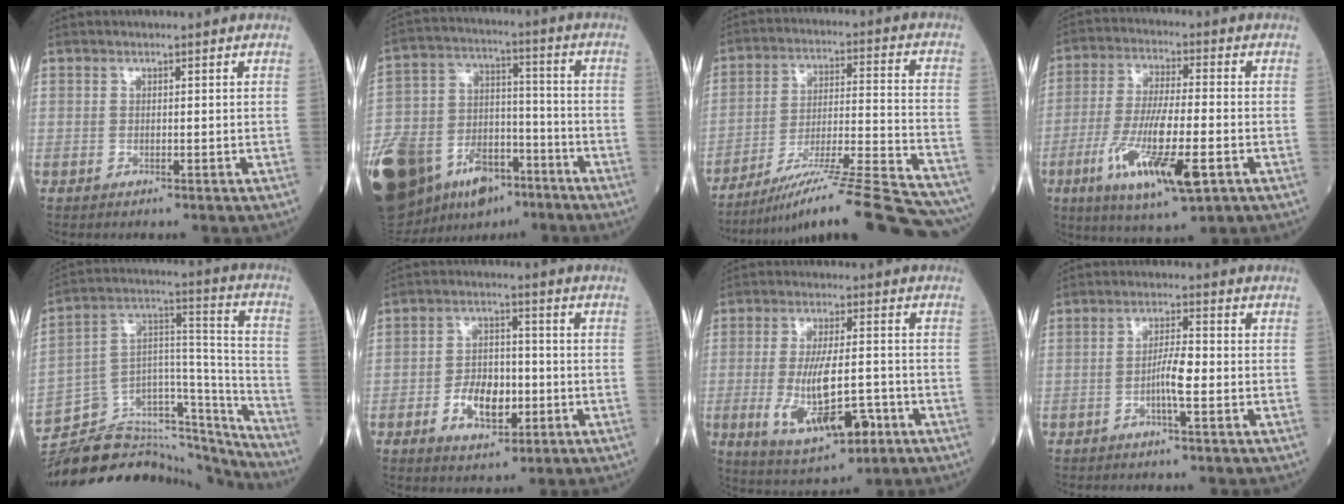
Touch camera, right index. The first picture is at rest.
{"total": 32.1, "force": [-18.3, 18.4, 18.9], "torque": [-0.481, -0.026, -0.310]}
{"total": 23.1, "force": [-20.0, -0.5, 11.6], "torque": [-0.114, -0.002, -0.299]}
{"total": 14.3, "force": [-5.3, 2.4, 13.1], "torque": [-0.256, -0.026, -0.089]}
{"total": 27.9, "force": [-26.0, 5.9, 8.1], "torque": [-0.114, 0.030, -0.396]}
{"total": 7.6, "force": [-2.3, 4.2, 5.8], "torque": [-0.112, 0.008, -0.033]}
{"total": 12.2, "force": [-3.7, 3.8, 11.0], "torque": [-0.205, -0.013, -0.051]}
{"total": 4.2, "force": [-1.1, 0.3, 4.0], "torque": [-0.077, 0.005, -0.018]}